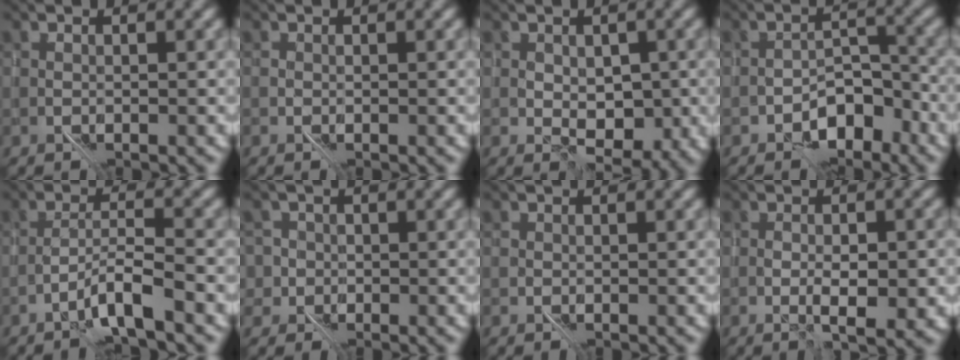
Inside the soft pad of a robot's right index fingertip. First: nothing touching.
{"total": 0.0}
{"total": 2.7, "force": [0.4, 1.7, 2.1], "torque": [-0.026, -0.005, 0.010]}
{"total": 4.5, "force": [-3.1, 2.1, 2.4], "torque": [-0.018, 0.012, -0.054]}
{"total": 3.0, "force": [-2.1, -0.4, 2.1], "torque": [-0.037, 0.015, -0.048]}
{"total": 4.0, "force": [-0.1, 3.9, 1.2], "torque": [0.000, 0.022, -0.037]}
{"total": 0.0}
{"total": 2.5, "force": [-0.1, 0.7, 2.4], "torque": [-0.038, -0.001, 0.001]}